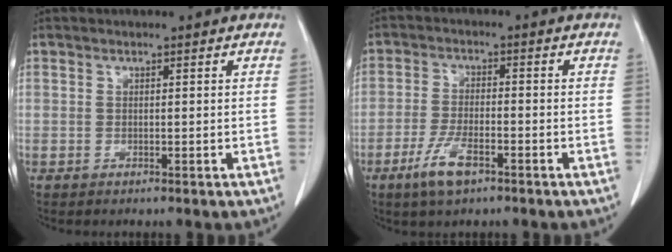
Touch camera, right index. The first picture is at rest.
{"total": 6.1, "force": [-3.7, 1.7, 4.6], "torque": [-0.097, -0.007, -0.066]}